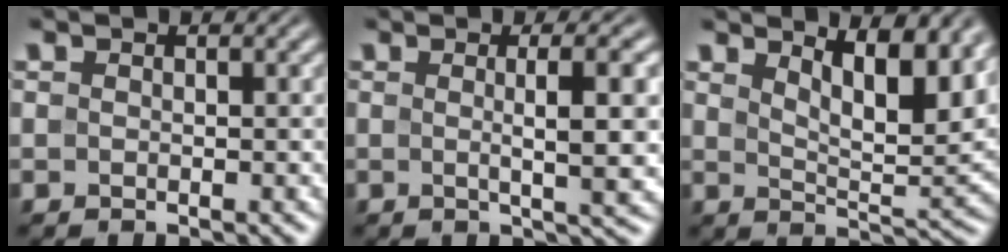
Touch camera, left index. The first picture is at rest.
{"total": 5.7, "force": [0.5, 1.3, 5.6], "torque": [-0.071, 0.004, 0.006]}
{"total": 7.2, "force": [4.2, 2.2, 5.5], "torque": [-0.079, -0.002, 0.069]}